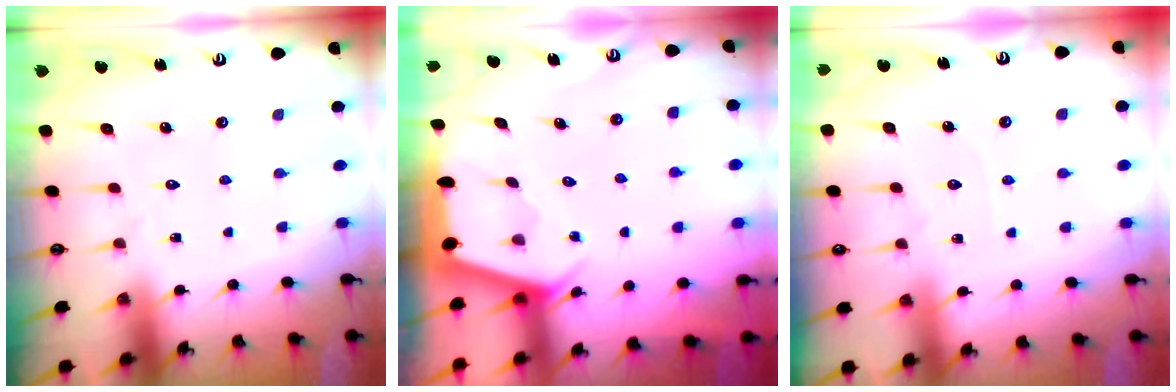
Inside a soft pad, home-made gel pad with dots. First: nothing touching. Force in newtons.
{"total": 2.4, "press": 2.4, "slide": 0.3}
{"total": 2.9, "press": 2.9, "slide": 0.4}